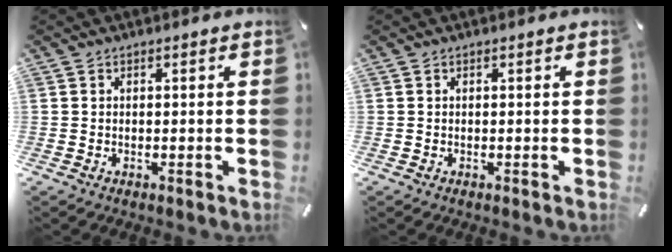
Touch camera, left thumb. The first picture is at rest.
{"total": 0.0}